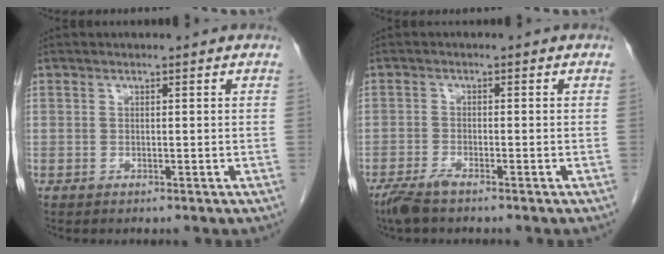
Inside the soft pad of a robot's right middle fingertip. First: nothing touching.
{"total": 3.3, "force": [-2.7, 0.5, 2.0], "torque": [-0.045, -0.007, -0.052]}